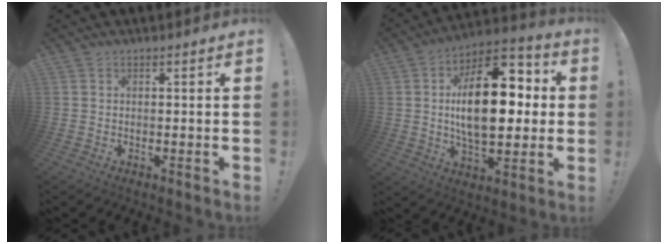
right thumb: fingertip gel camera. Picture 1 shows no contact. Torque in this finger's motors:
{"motor_torque": [0.17, 1.45, 1.85, 0.31, 0.22]}